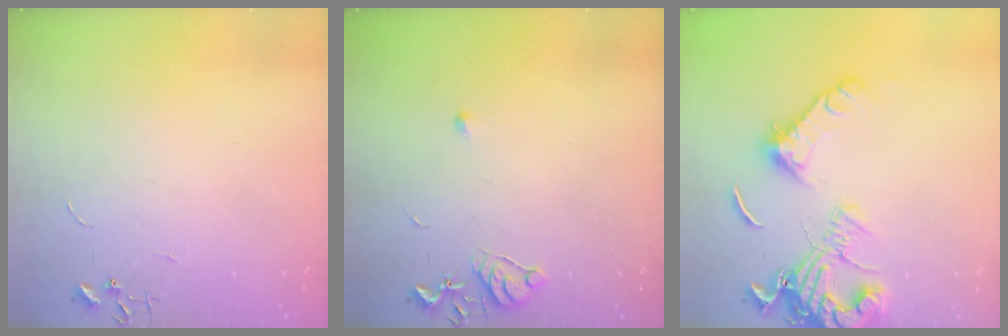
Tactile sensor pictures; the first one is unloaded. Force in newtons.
{"total": 6.2, "press": 6.2, "slide": 0.8}
{"total": 18.8, "press": 18.7, "slide": 2.3}